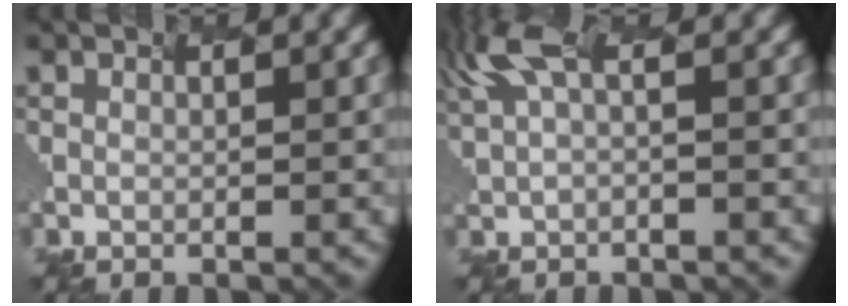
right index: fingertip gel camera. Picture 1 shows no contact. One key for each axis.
{"total": 3.7, "fx": 0.9, "fy": 0.6, "fz": 3.6, "tx": -0.087, "ty": 0.018, "tz": 0.050}